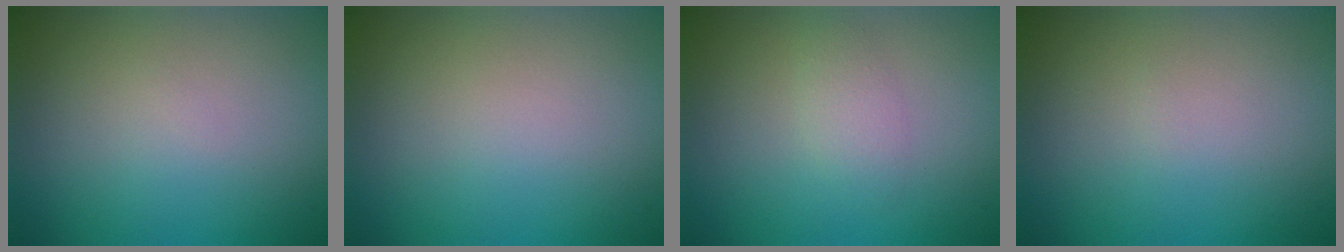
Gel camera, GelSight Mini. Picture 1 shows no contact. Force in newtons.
{"total": 0.0}
{"total": 1.6, "press": 1.6, "slide": 0.1}
{"total": 0.0}